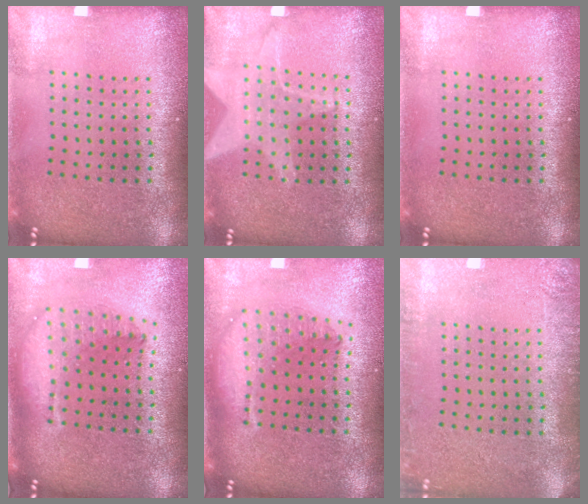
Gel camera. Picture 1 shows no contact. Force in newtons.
{"total": 1.1, "press": 1.1, "slide": 0.1}
{"total": 0.0}
{"total": 2.2, "press": 1.7, "slide": 1.4}
{"total": 2.0, "press": 1.6, "slide": 1.2}
{"total": 2.0, "press": 2.0, "slide": 0.3}